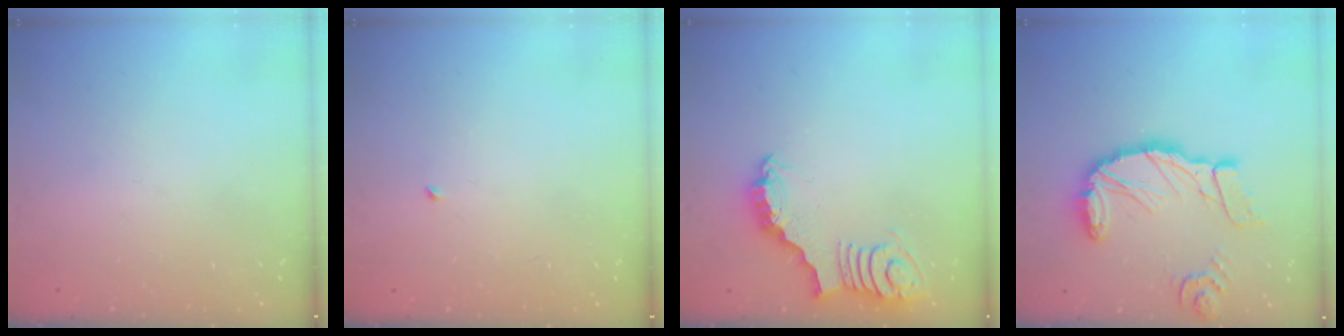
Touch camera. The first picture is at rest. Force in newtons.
{"total": 2.7, "press": 2.7, "slide": 0.2}
{"total": 3.3, "press": 3.3, "slide": 0.6}
{"total": 15.8, "press": 15.6, "slide": 2.7}